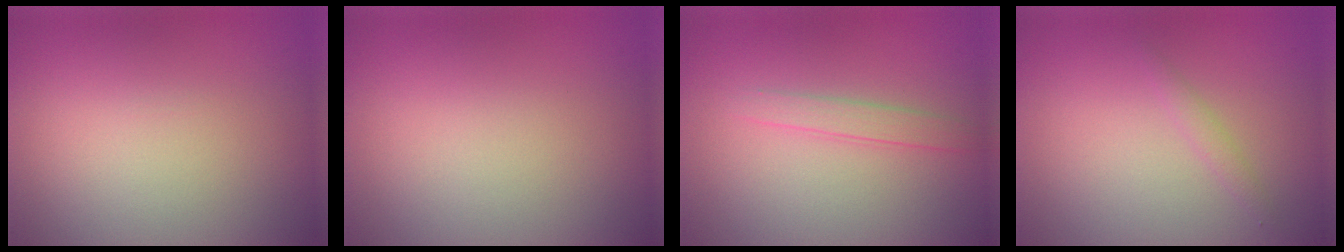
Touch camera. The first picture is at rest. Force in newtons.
{"total": 0.0}
{"total": 1.5, "press": 1.5, "slide": 0.0}
{"total": 0.9, "press": 0.9, "slide": 0.1}